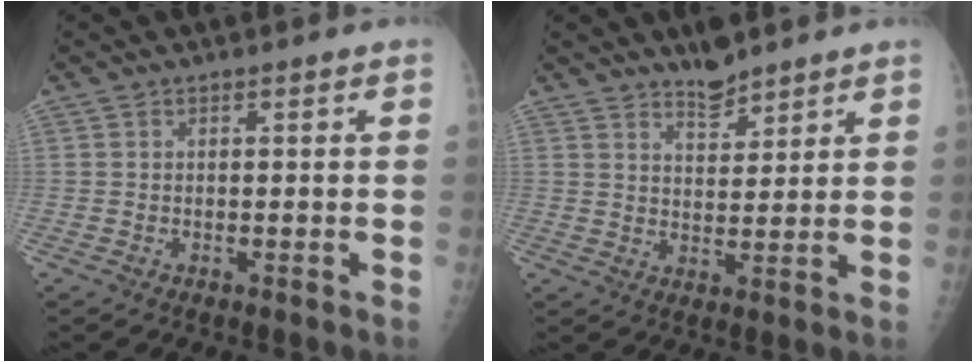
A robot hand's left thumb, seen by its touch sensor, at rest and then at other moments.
{"total": 5.2, "force": [4.5, 1.6, 2.0], "torque": [-0.018, -0.037, 0.078]}